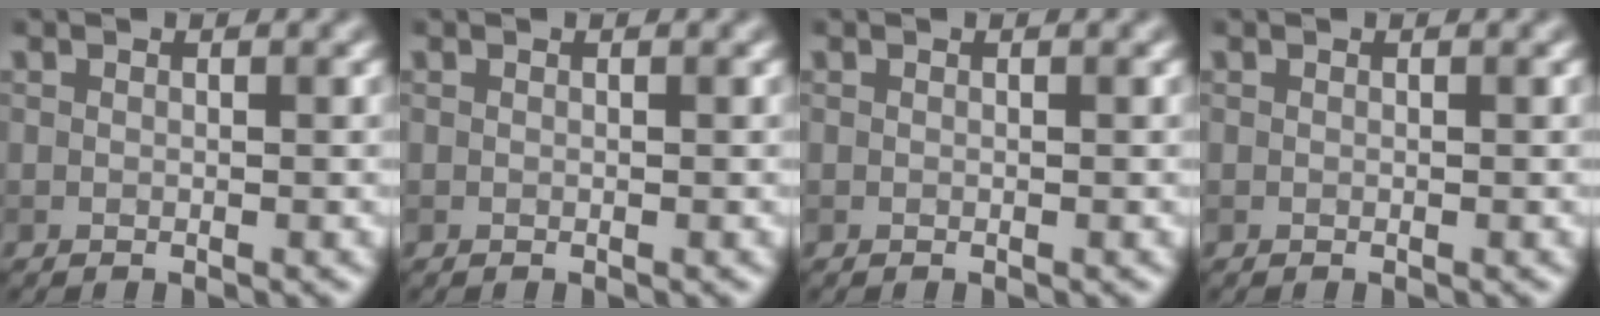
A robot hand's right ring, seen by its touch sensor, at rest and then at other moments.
{"total": 0.0}
{"total": 0.0}
{"total": 0.0}